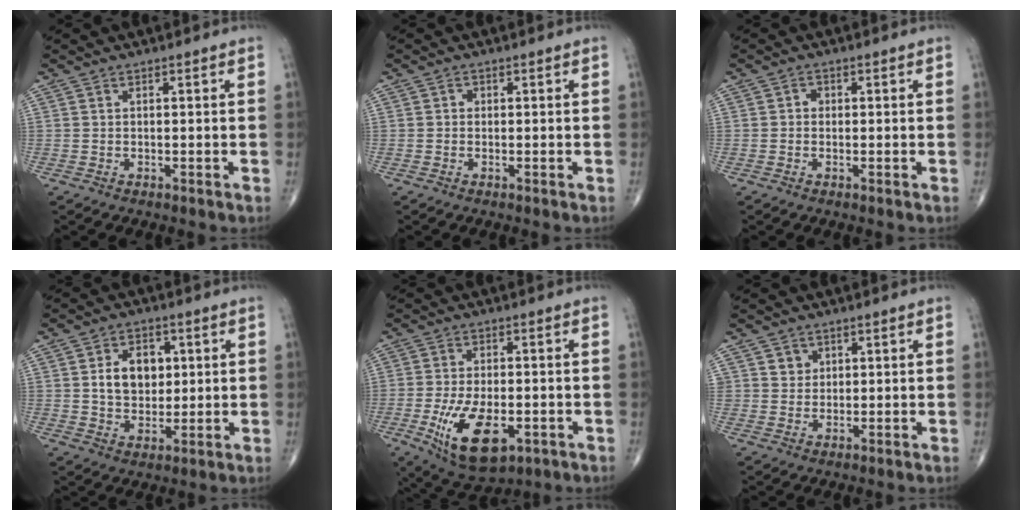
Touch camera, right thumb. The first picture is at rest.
{"total": 0.8, "force": [0.0, 0.7, 0.3], "torque": [0.001, 0.002, -0.001]}
{"total": 1.3, "force": [0.0, 1.1, 0.6], "torque": [-0.001, 0.004, -0.004]}
{"total": 8.9, "force": [1.8, 6.4, 5.8], "torque": [-0.064, -0.005, 0.032]}
{"total": 13.5, "force": [-4.4, 6.7, 10.9], "torque": [-0.187, -0.003, -0.061]}
{"total": 2.9, "force": [1.2, 2.6, 0.5], "torque": [0.009, -0.007, 0.019]}